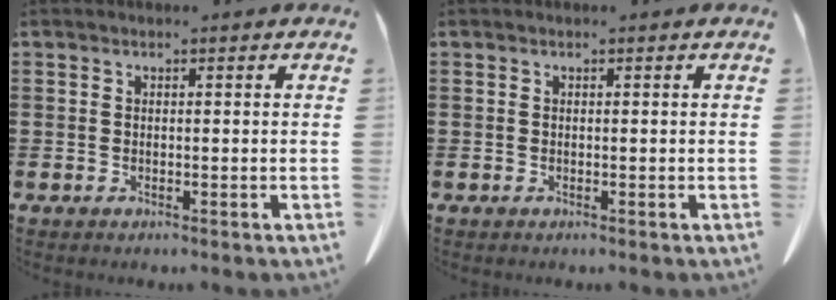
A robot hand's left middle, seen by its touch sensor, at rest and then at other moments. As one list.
[{"total": 0.0}]